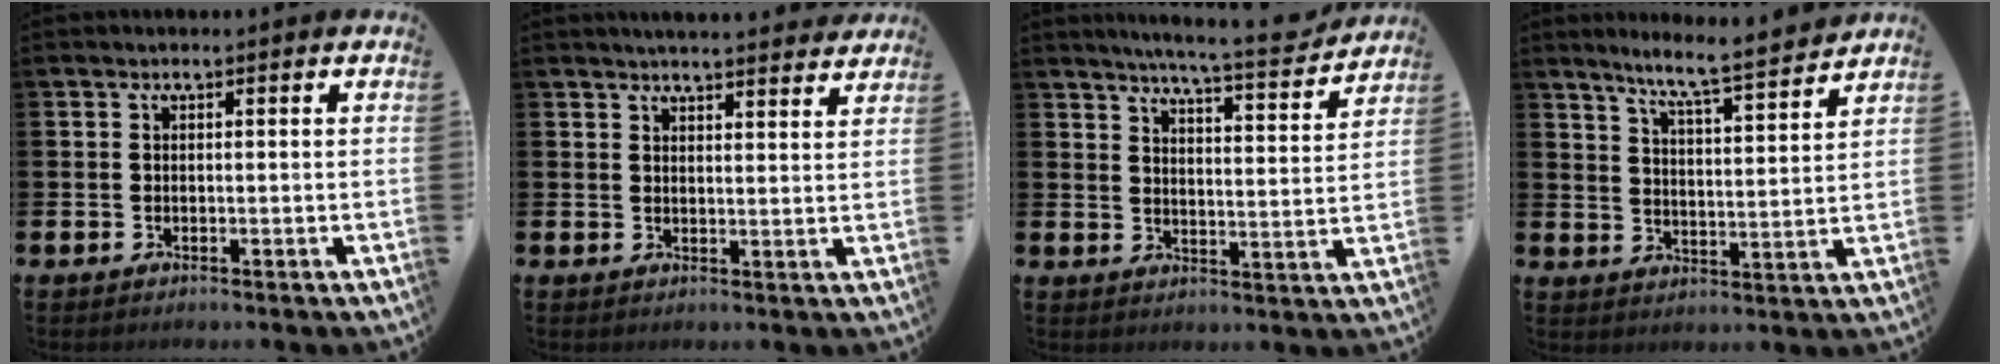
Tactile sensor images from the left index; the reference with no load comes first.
{"total": 4.1, "force": [4.1, 0.0, 0.4], "torque": [-0.015, -0.021, 0.074]}
{"total": 6.9, "force": [6.6, -0.1, 2.2], "torque": [-0.052, -0.046, 0.111]}
{"total": 7.4, "force": [6.8, -0.3, 2.8], "torque": [-0.072, -0.046, 0.115]}